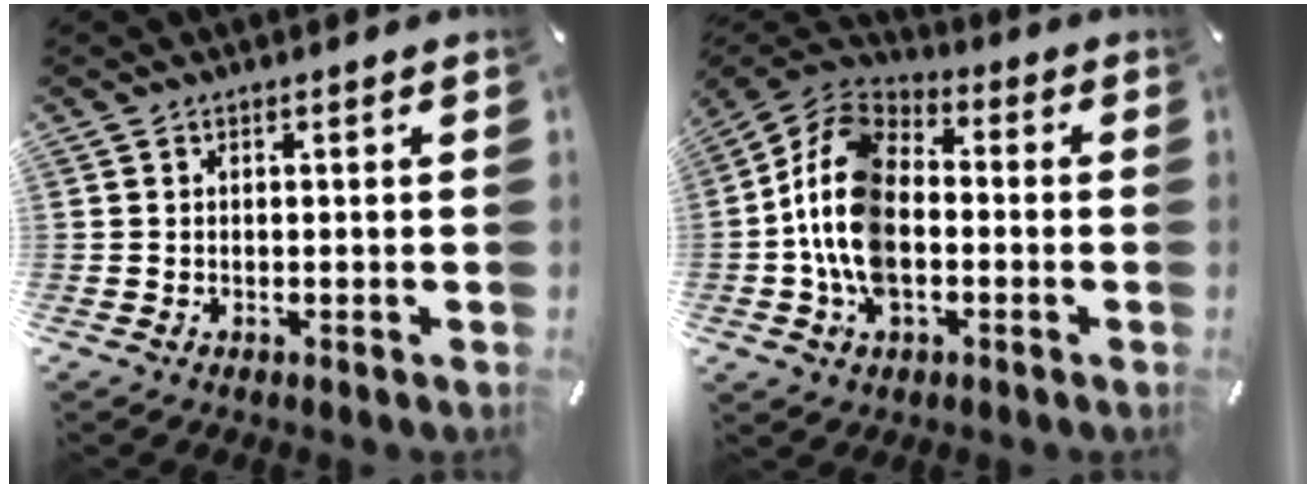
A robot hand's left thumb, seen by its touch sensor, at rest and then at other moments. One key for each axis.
{"total": 15.2, "fx": -2.9, "fy": 10.2, "fz": 10.9, "tx": -0.251, "ty": 0.012, "tz": -0.056}